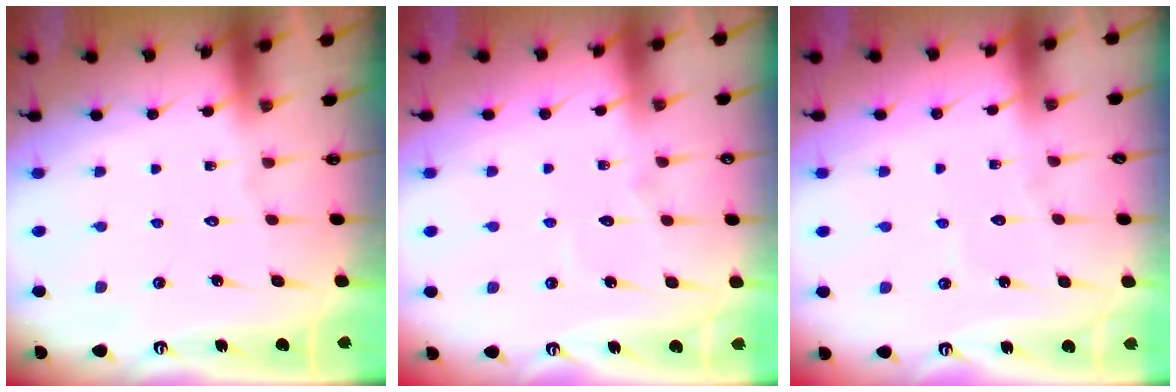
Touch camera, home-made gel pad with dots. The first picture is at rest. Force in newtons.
{"total": 4.2, "press": 4.2, "slide": 0.4}
{"total": 3.1, "press": 3.0, "slide": 0.3}